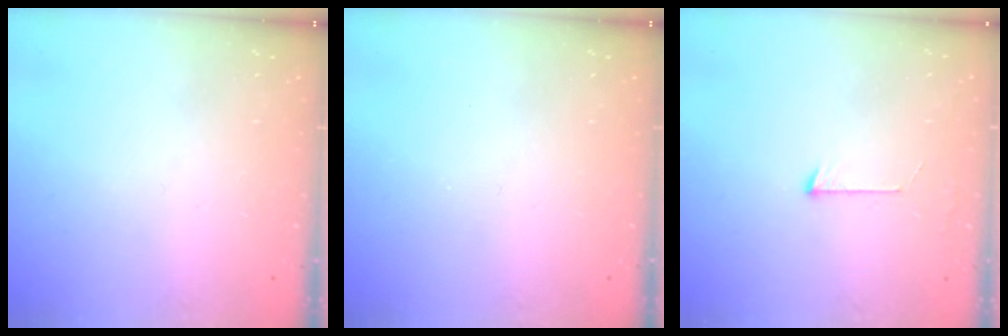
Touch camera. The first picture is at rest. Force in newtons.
{"total": 0.0}
{"total": 5.5, "press": 5.5, "slide": 0.5}